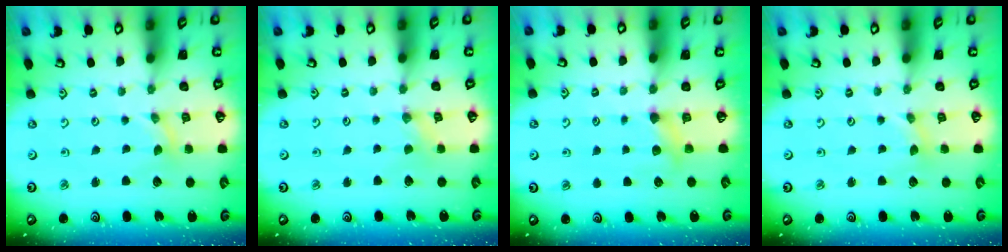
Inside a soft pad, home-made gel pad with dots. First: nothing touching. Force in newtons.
{"total": 0.0}
{"total": 3.8, "press": 3.7, "slide": 0.5}
{"total": 0.7, "press": 0.7, "slide": 0.1}